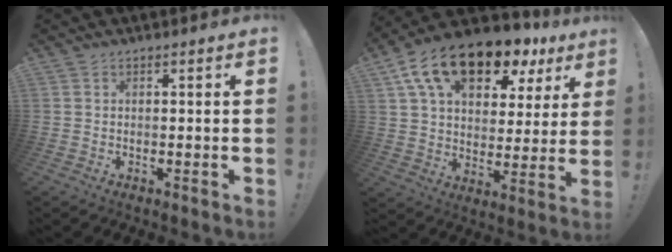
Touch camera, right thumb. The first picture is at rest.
{"total": 18.3, "force": [11.7, 9.1, 10.7], "torque": [-0.179, -0.067, 0.208]}